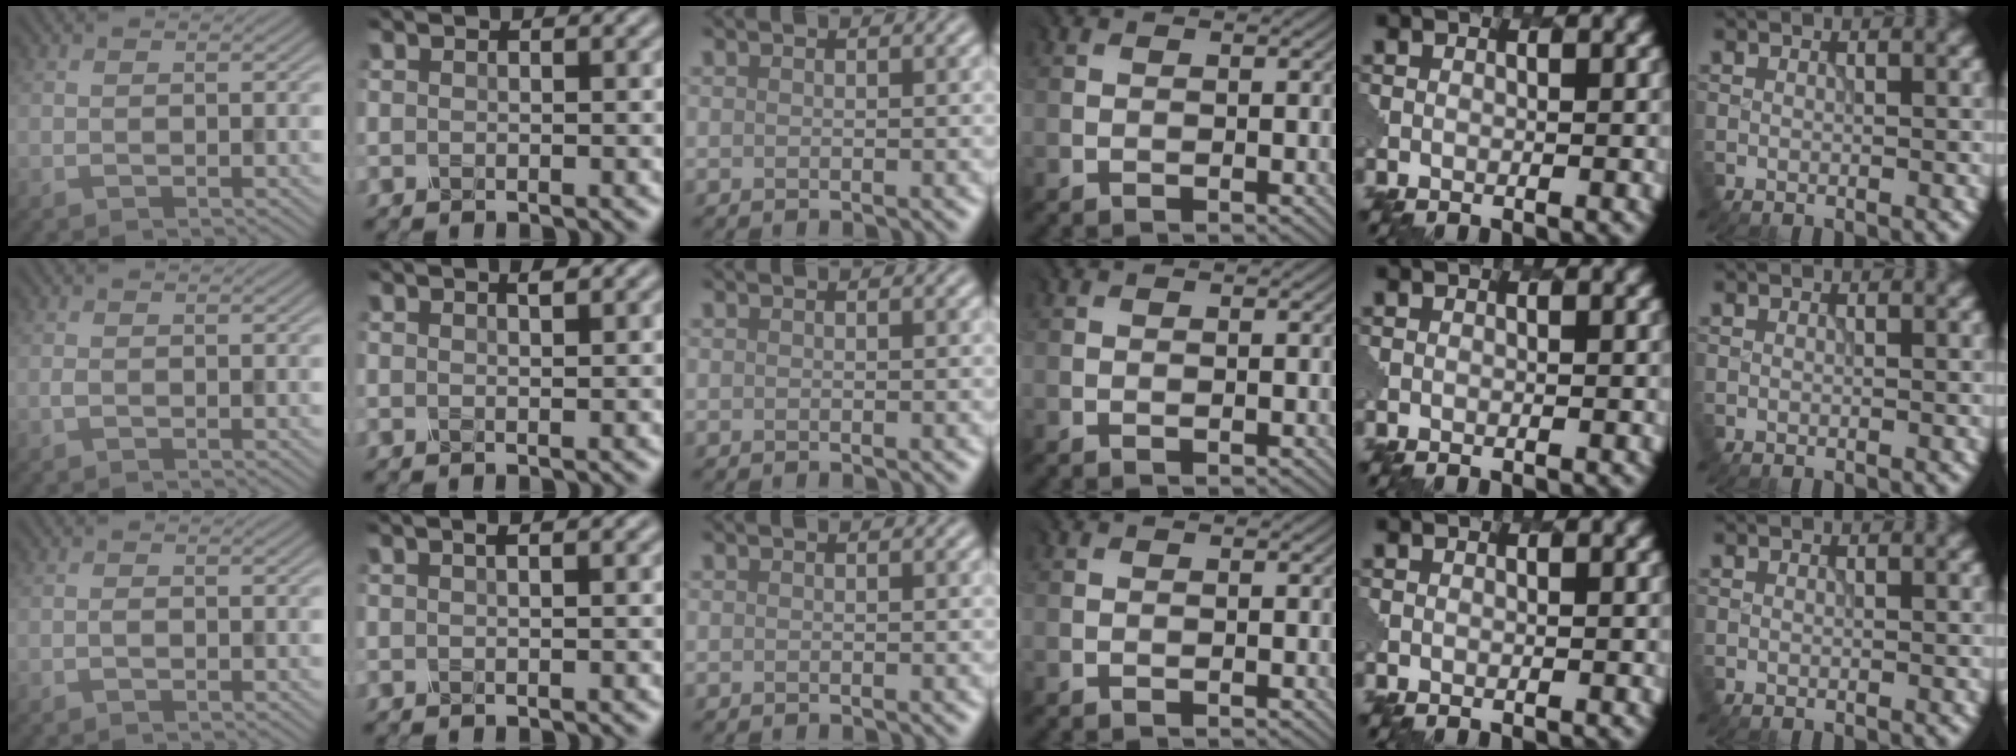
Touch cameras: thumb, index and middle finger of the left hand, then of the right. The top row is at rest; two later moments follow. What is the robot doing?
{"motion": "dispense", "object": "pipette"}